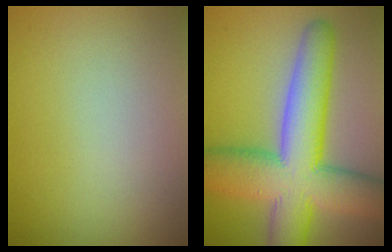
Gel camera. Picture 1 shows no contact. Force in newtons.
{"total": 11.4, "press": 11.4, "slide": 0.6}